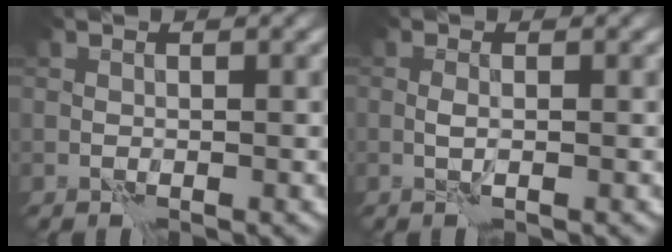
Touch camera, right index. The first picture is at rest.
{"total": 0.8, "force": [0.1, 0.0, 0.8], "torque": [-0.020, 0.002, -0.001]}